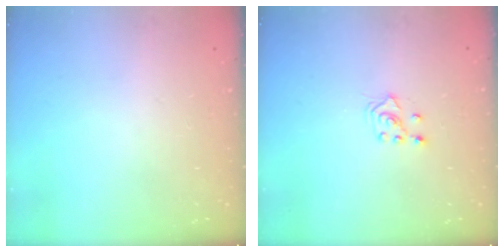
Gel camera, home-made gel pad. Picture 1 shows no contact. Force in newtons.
{"total": 3.5, "press": 3.4, "slide": 0.8}